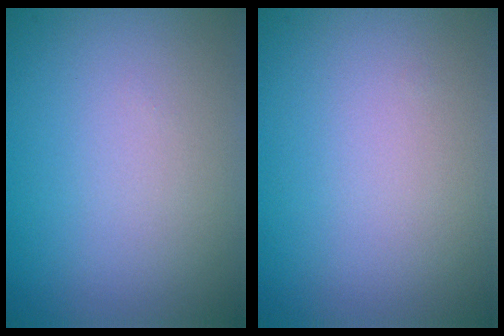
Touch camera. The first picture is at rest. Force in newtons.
{"total": 0.0}